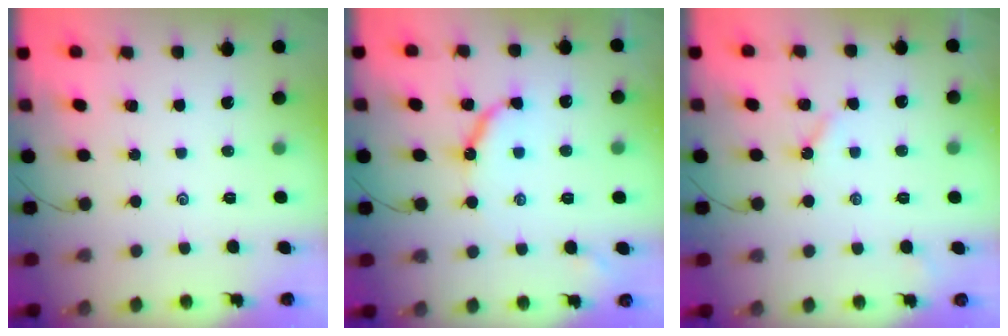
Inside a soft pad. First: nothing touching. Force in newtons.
{"total": 8.6, "press": 8.6, "slide": 0.7}
{"total": 3.1, "press": 3.0, "slide": 0.4}